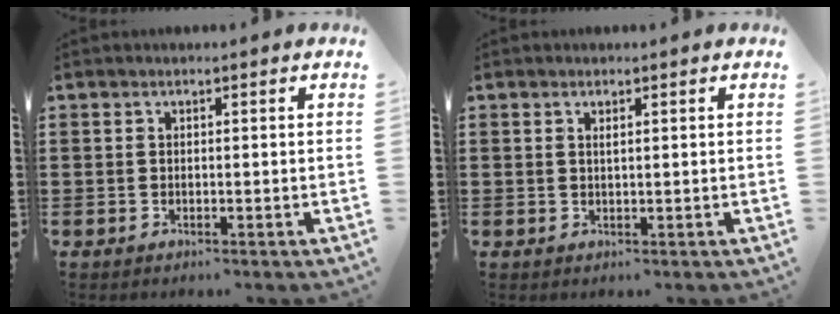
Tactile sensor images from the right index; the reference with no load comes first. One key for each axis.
{"total": 0.7, "fx": 0.3, "fy": 0.1, "fz": 0.7, "tx": -0.014, "ty": 0.001, "tz": 0.005}